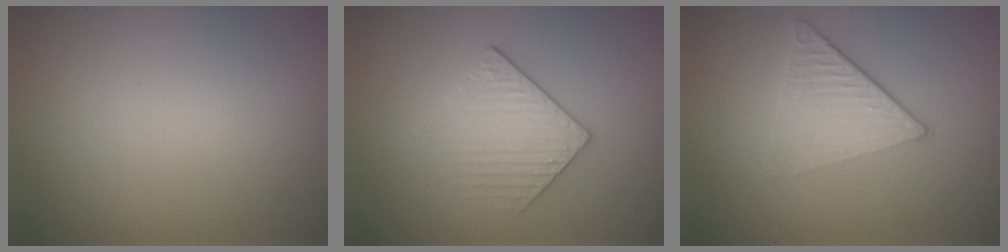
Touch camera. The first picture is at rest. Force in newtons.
{"total": 3.1, "press": 2.9, "slide": 1.2}
{"total": 3.7, "press": 2.7, "slide": 2.6}